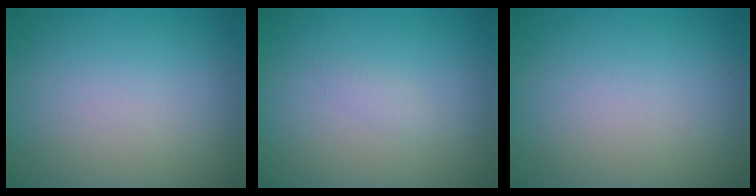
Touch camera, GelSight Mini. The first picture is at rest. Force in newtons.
{"total": 0.7, "press": 0.6, "slide": 0.1}
{"total": 0.0}